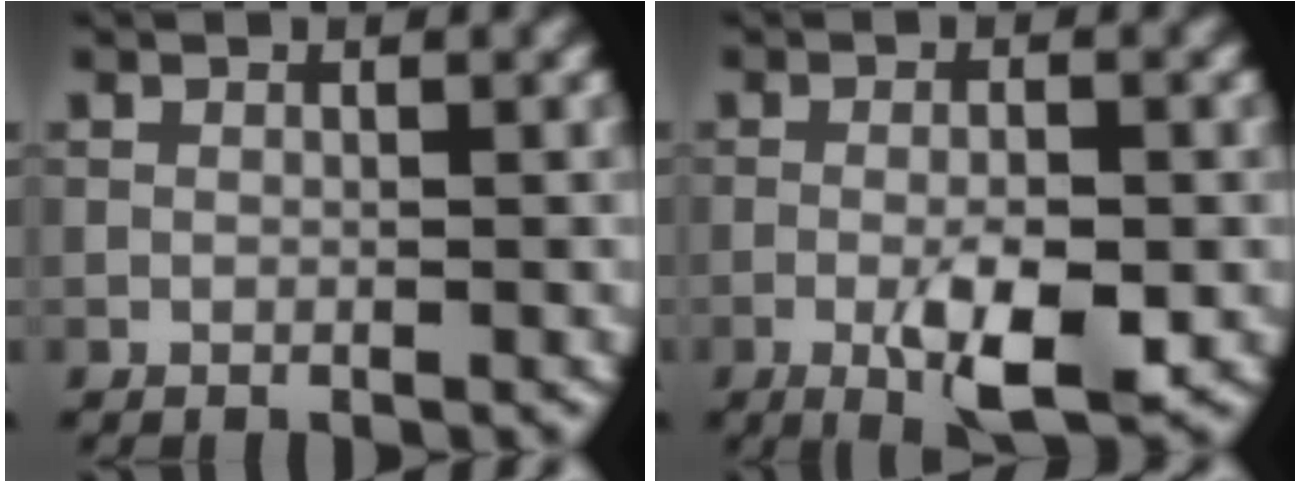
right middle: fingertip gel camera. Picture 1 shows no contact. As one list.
[{"total": 5.4, "force": [-1.7, 1.4, 4.9], "torque": [-0.083, -0.002, -0.028]}]